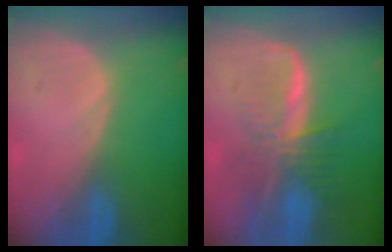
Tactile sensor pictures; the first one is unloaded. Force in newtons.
{"total": 8.1, "press": 7.0, "slide": 4.1}